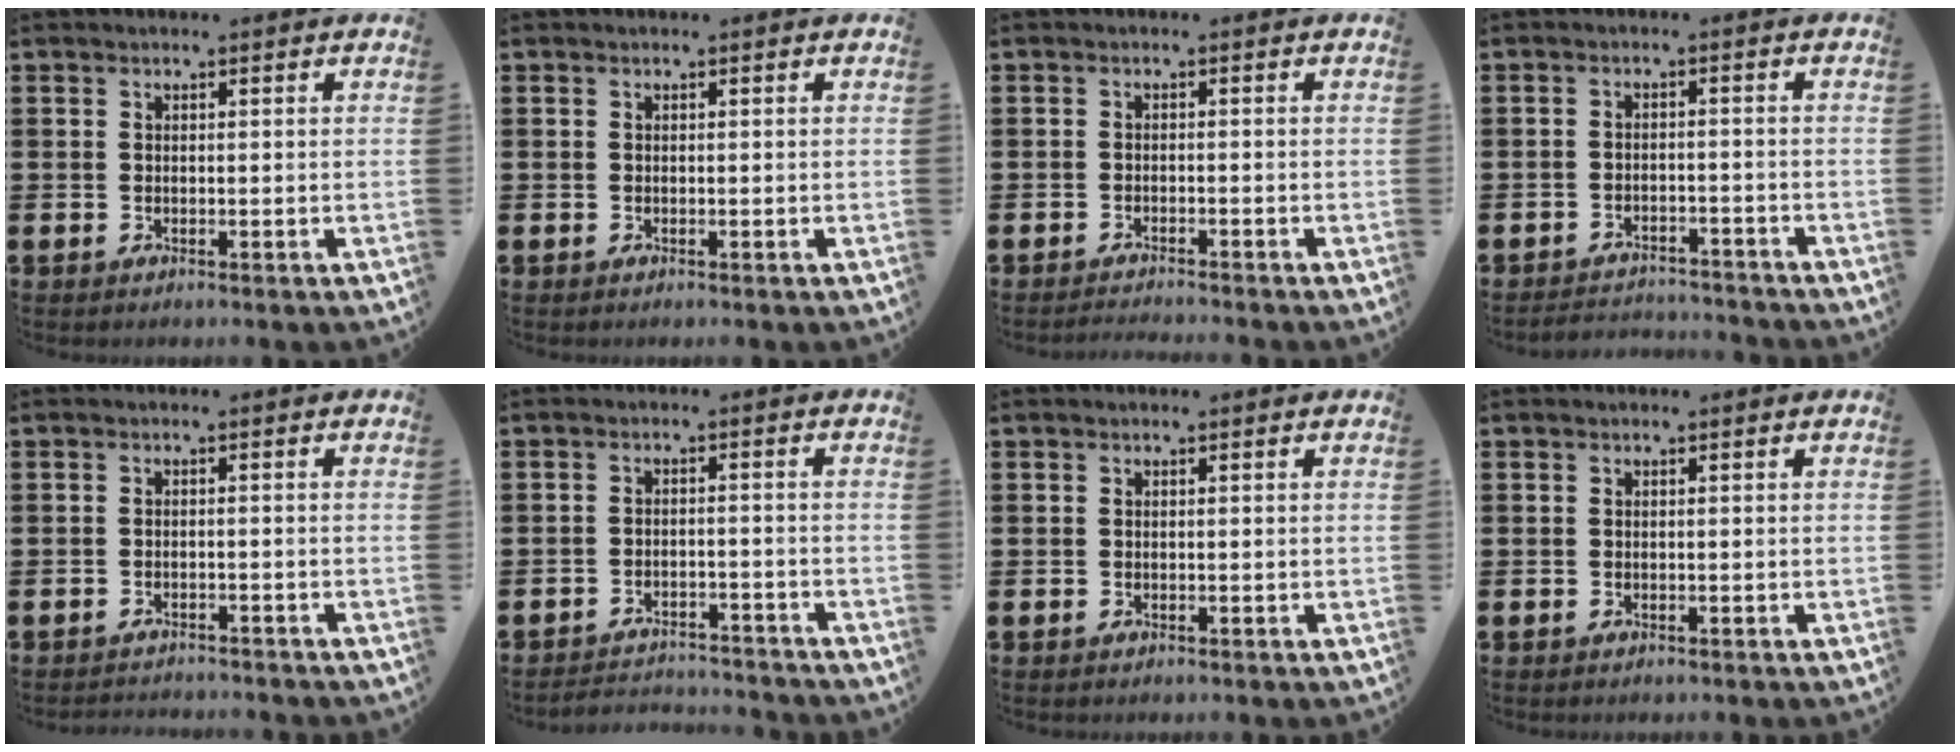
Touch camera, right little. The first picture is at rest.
{"total": 0.0}
{"total": 1.1, "force": [-1.1, -0.2, 0.1], "torque": [-0.002, 0.000, -0.022]}
{"total": 2.4, "force": [-2.4, 0.0, -0.1], "torque": [-0.005, 0.004, -0.052]}
{"total": 1.3, "force": [-1.3, 0.0, -0.1], "torque": [-0.002, 0.004, -0.028]}
{"total": 2.6, "force": [-2.6, 0.1, -0.1], "torque": [-0.004, 0.004, -0.057]}
{"total": 0.0}
{"total": 0.0}